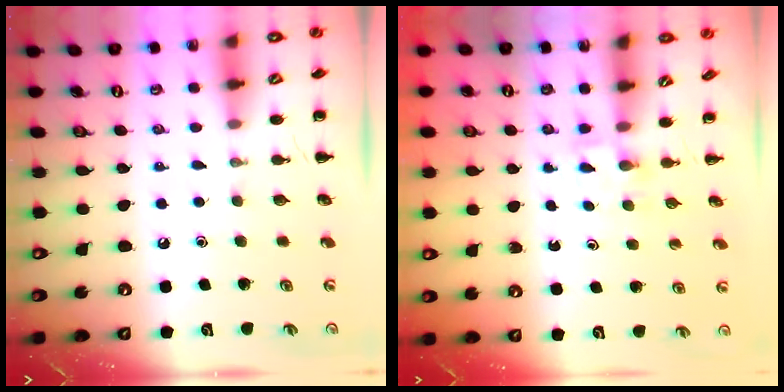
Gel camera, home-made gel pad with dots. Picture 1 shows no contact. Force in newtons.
{"total": 2.2, "press": 1.9, "slide": 1.1}